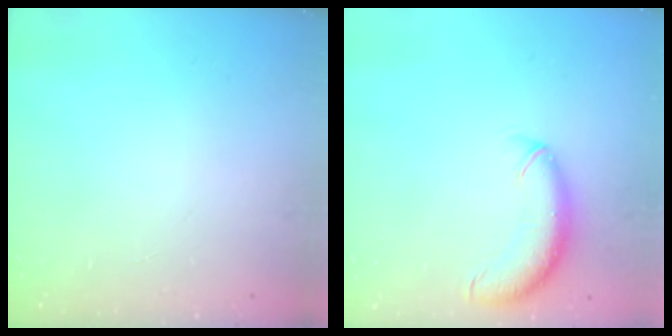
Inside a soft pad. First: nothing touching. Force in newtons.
{"total": 11.5, "press": 11.2, "slide": 2.6}